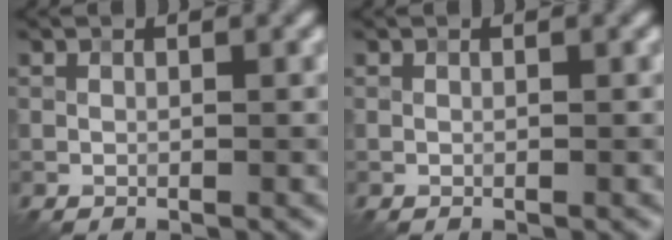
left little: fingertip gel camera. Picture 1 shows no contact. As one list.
[{"total": 0.0}]